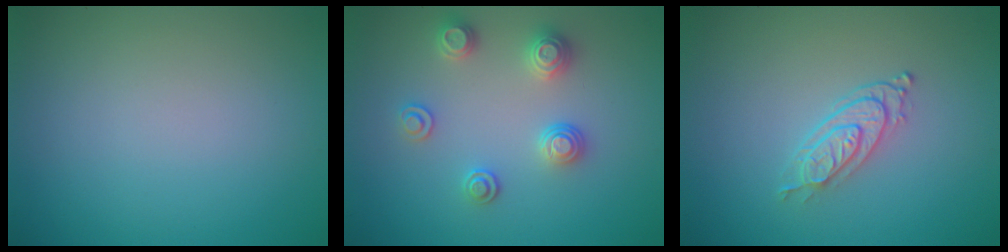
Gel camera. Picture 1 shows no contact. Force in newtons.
{"total": 2.6, "press": 2.6, "slide": 0.2}
{"total": 2.7, "press": 2.1, "slide": 1.7}